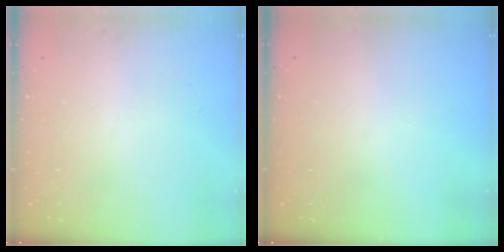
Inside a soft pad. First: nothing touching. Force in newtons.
{"total": 0.0}